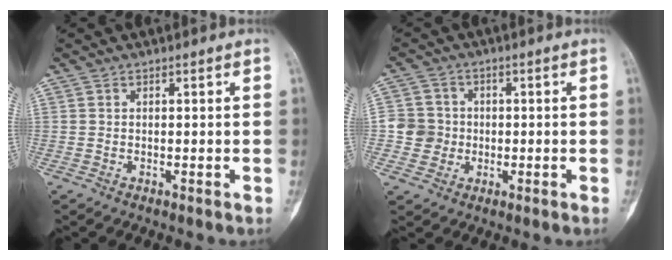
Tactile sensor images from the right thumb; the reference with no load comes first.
{"total": 5.5, "force": [-0.6, 5.4, 0.8], "torque": [0.017, 0.011, -0.017]}